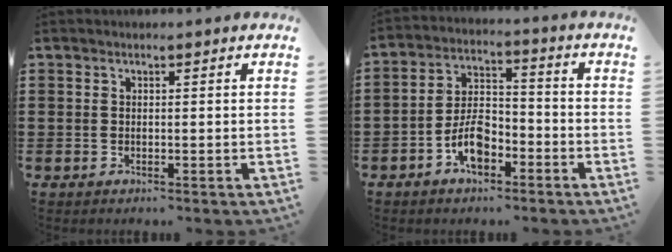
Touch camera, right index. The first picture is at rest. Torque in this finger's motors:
{"motor_torque": [2.14, 0.00, 0.76, 0.10]}